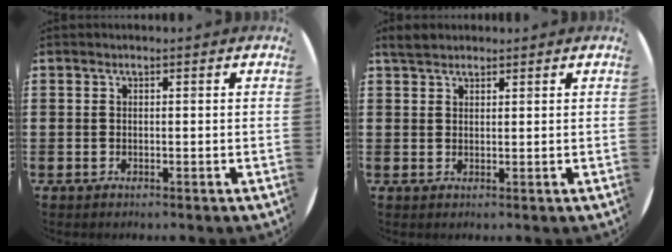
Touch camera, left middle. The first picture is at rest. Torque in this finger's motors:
{"motor_torque": [0.49, -0.48, 0.01, 0.00]}